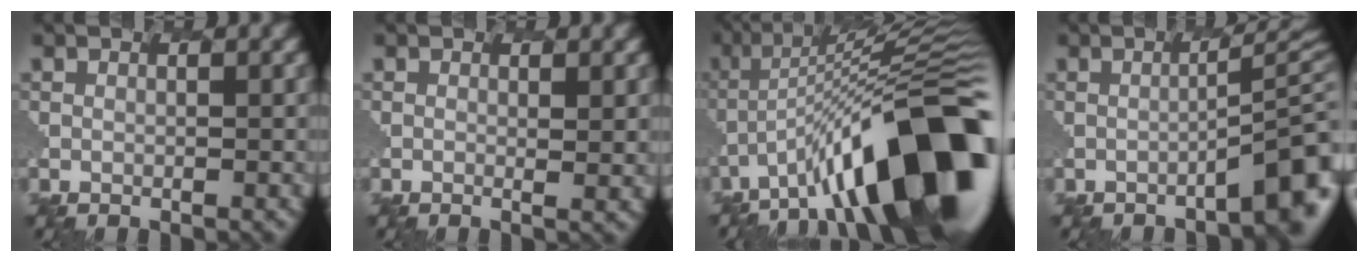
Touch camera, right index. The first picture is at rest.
{"total": 0.7, "force": [0.3, -0.1, 0.7], "torque": [-0.011, 0.001, -0.004]}
{"total": 14.6, "force": [-7.1, 4.3, 12.0], "torque": [-0.168, 0.032, -0.131]}
{"total": 6.7, "force": [-2.1, 1.7, 6.1], "torque": [-0.066, 0.002, -0.036]}